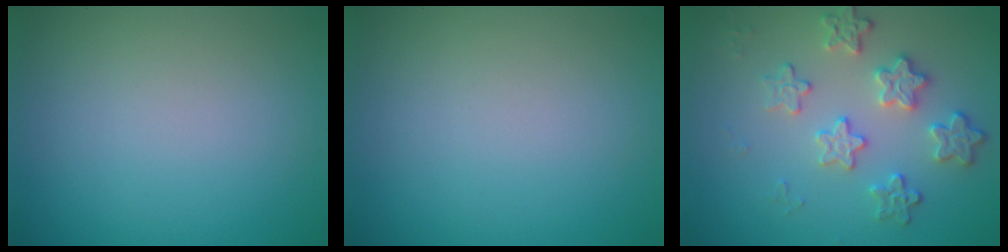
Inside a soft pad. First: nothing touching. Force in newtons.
{"total": 0.0}
{"total": 3.9, "press": 3.3, "slide": 1.9}